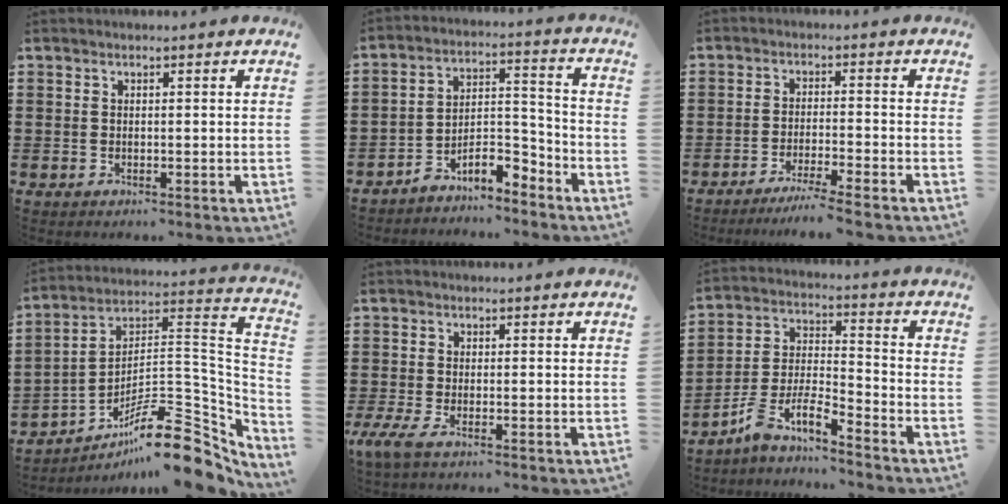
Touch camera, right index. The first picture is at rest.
{"total": 6.9, "force": [-5.7, 1.9, 3.3], "torque": [-0.054, 0.012, -0.110]}
{"total": 3.9, "force": [-3.5, -0.7, 1.5], "torque": [-0.032, -0.010, -0.070]}
{"total": 15.3, "force": [-10.3, 4.4, 10.5], "torque": [-0.142, 0.036, -0.181]}
{"total": 2.1, "force": [-0.9, 0.3, 1.9], "torque": [-0.057, -0.011, -0.022]}
{"total": 6.9, "force": [-5.4, 1.2, 4.2], "torque": [-0.108, -0.021, -0.112]}